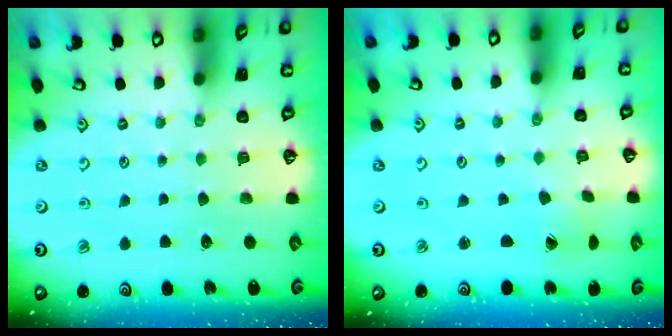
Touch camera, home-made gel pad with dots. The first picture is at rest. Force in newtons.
{"total": 1.7, "press": 1.7, "slide": 0.1}